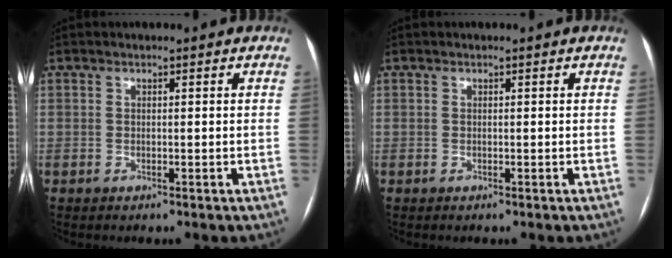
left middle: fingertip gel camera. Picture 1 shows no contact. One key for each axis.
{"total": 0.0}